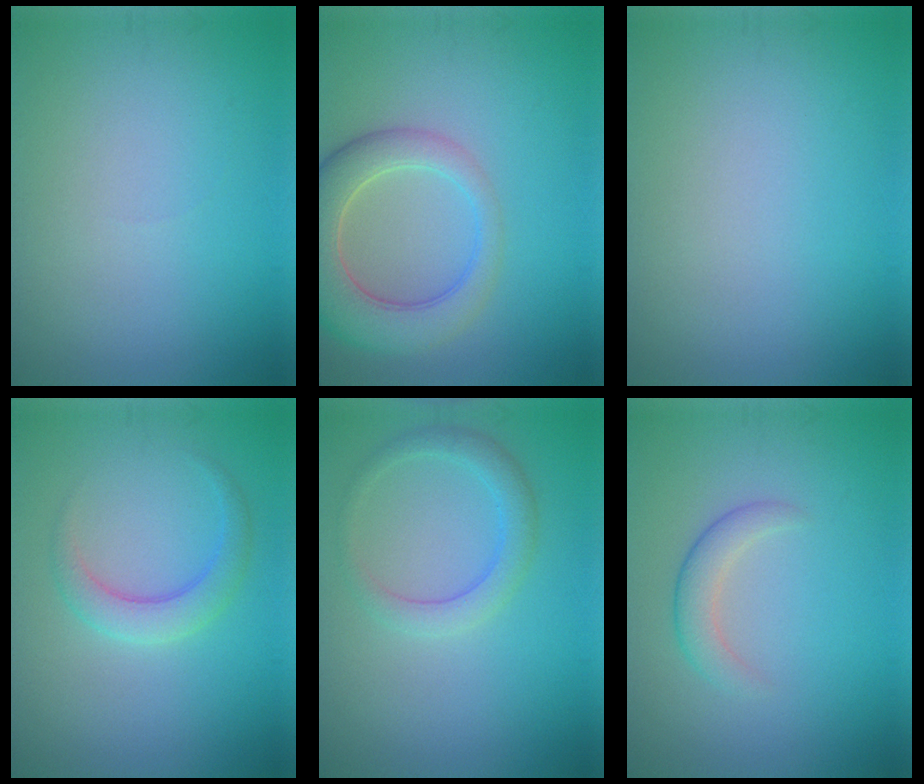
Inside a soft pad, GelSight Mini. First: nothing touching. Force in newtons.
{"total": 6.7, "press": 6.7, "slide": 0.5}
{"total": 0.0}
{"total": 2.7, "press": 2.7, "slide": 0.2}
{"total": 2.6, "press": 2.6, "slide": 0.2}
{"total": 2.3, "press": 2.3, "slide": 0.1}